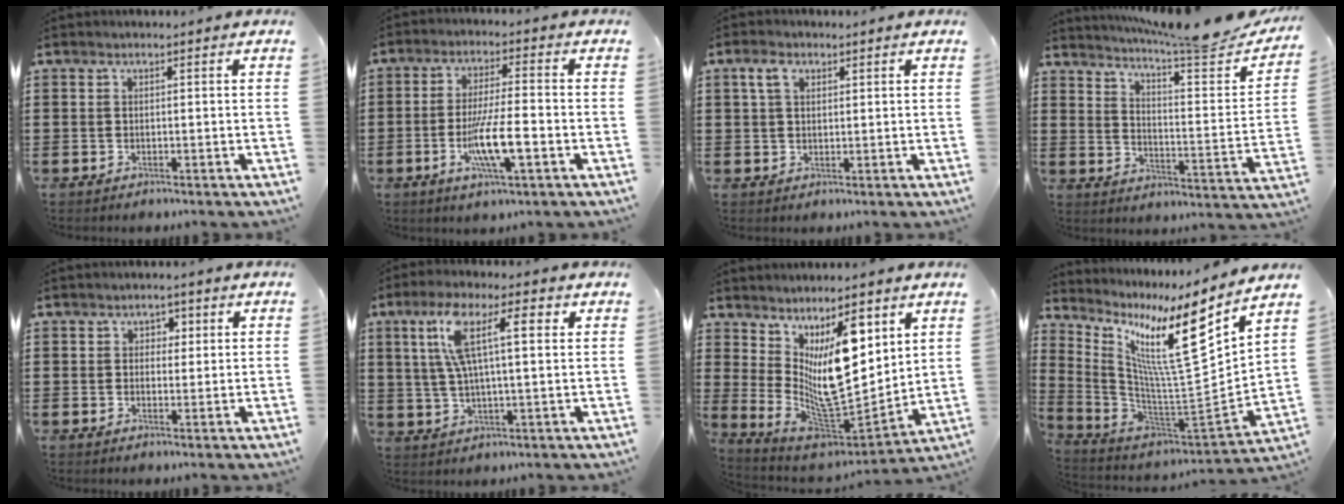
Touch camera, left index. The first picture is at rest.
{"total": 8.3, "force": [-2.7, 1.4, 7.8], "torque": [-0.153, -0.011, -0.052]}
{"total": 3.1, "force": [1.4, 1.8, 2.1], "torque": [-0.048, 0.010, 0.025]}
{"total": 7.9, "force": [6.8, -0.1, 4.0], "torque": [-0.081, -0.050, 0.109]}
{"total": 1.8, "force": [0.5, 1.5, 0.8], "torque": [-0.013, 0.007, 0.004]}
{"total": 10.6, "force": [3.7, 2.9, 9.5], "torque": [-0.194, 0.014, 0.059]}
{"total": 11.7, "force": [3.7, 4.3, 10.2], "torque": [-0.182, -0.037, 0.066]}
{"total": 15.1, "force": [6.7, 3.0, 13.2], "torque": [-0.249, -0.039, 0.097]}